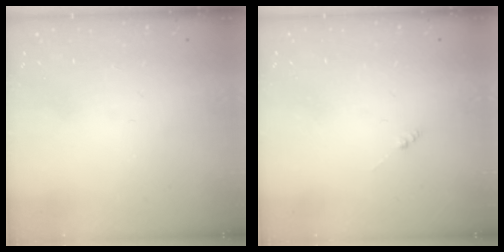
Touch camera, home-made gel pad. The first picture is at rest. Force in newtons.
{"total": 0.0}